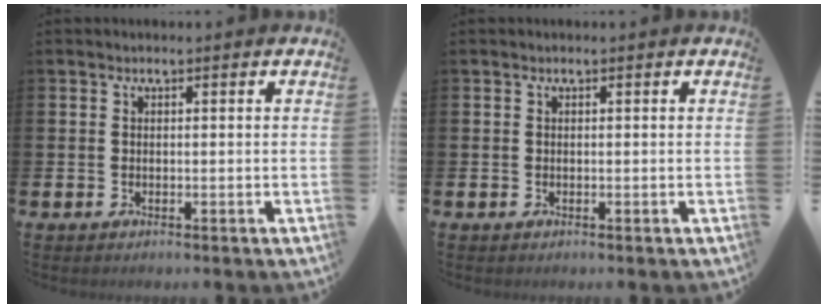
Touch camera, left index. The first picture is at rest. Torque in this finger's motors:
{"motor_torque": [-0.02, 0.02, 0.00, 0.00]}